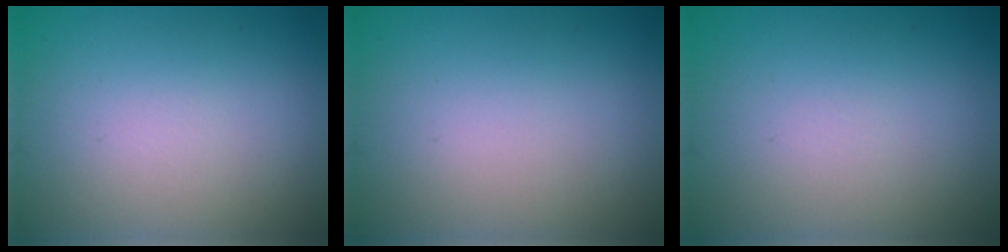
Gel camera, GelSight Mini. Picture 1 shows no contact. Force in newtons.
{"total": 0.0}
{"total": 0.0}